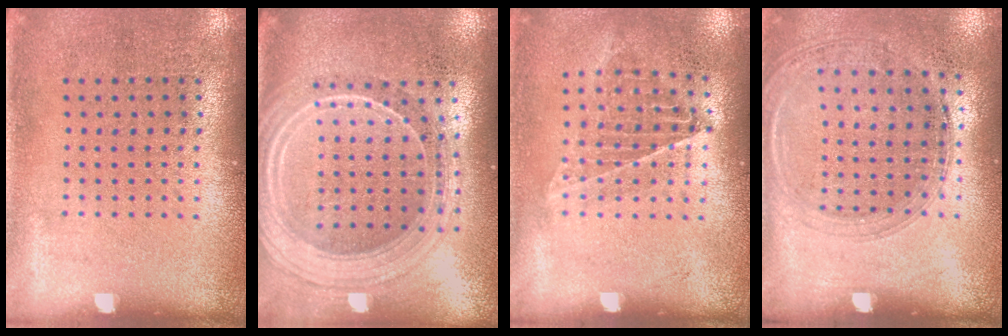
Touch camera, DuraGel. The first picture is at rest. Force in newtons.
{"total": 2.2, "press": 2.0, "slide": 1.1}
{"total": 0.9, "press": 0.9, "slide": 0.1}
{"total": 1.3, "press": 1.2, "slide": 0.5}